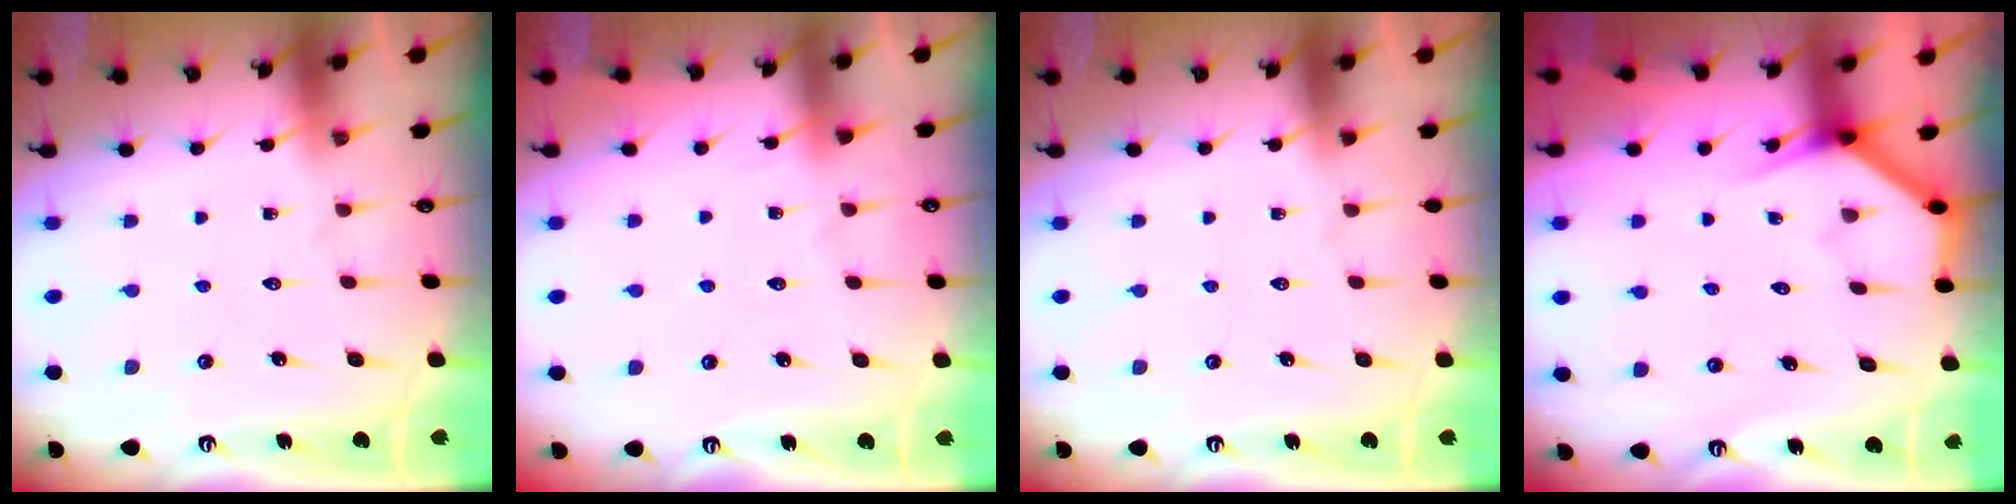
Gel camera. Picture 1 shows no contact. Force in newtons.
{"total": 4.3, "press": 4.2, "slide": 0.6}
{"total": 0.0}
{"total": 3.8, "press": 3.8, "slide": 0.3}